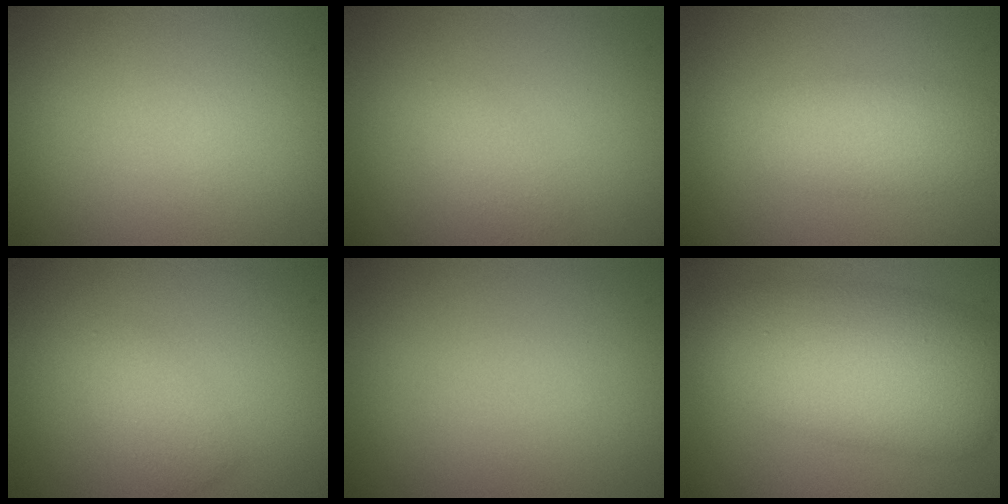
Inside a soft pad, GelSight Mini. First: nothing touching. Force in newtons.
{"total": 1.6, "press": 1.6, "slide": 0.0}
{"total": 3.4, "press": 3.4, "slide": 0.1}
{"total": 2.0, "press": 2.0, "slide": 0.0}
{"total": 0.0}
{"total": 9.7, "press": 9.7, "slide": 0.2}